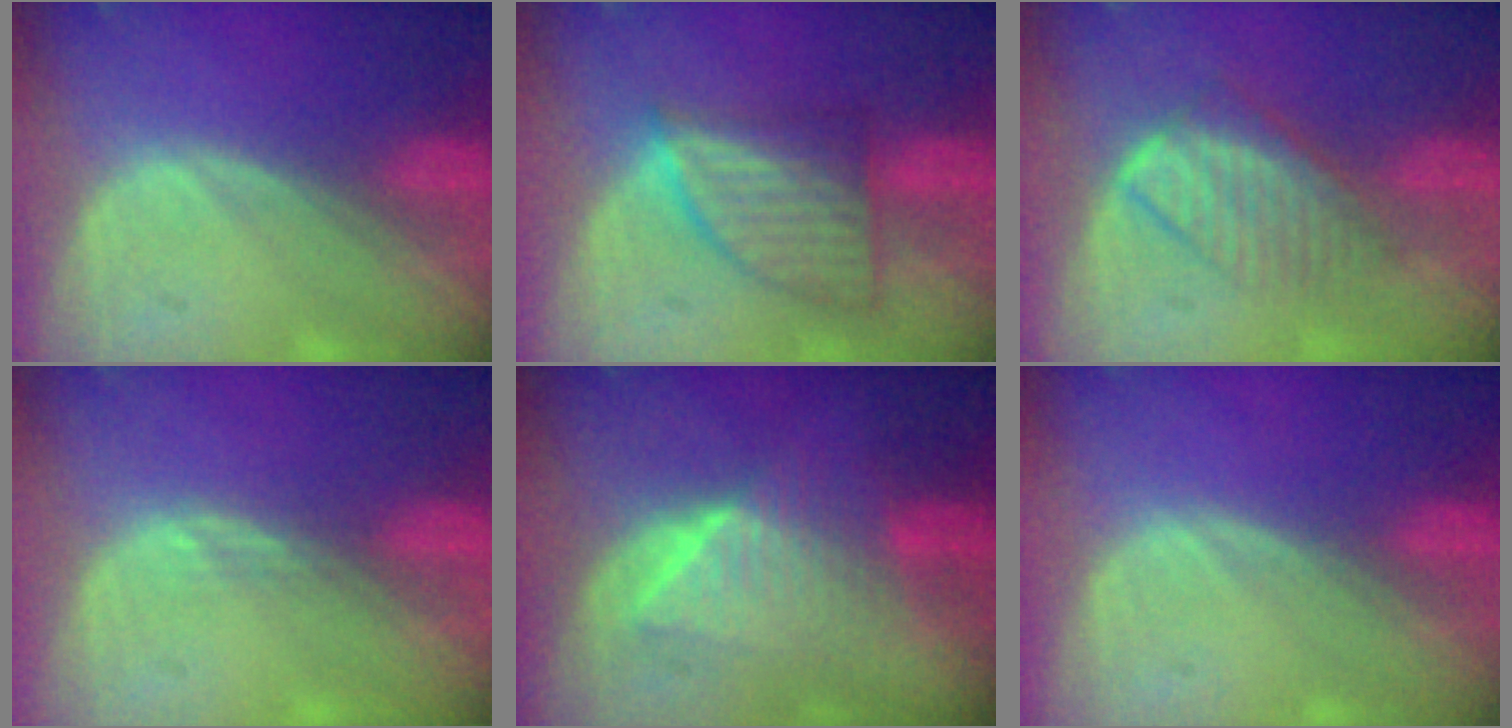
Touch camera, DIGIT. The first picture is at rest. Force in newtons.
{"total": 7.5, "press": 6.7, "slide": 3.4}
{"total": 5.9, "press": 5.8, "slide": 1.3}
{"total": 1.0, "press": 0.8, "slide": 0.7}
{"total": 6.4, "press": 6.3, "slide": 1.2}
{"total": 0.0}